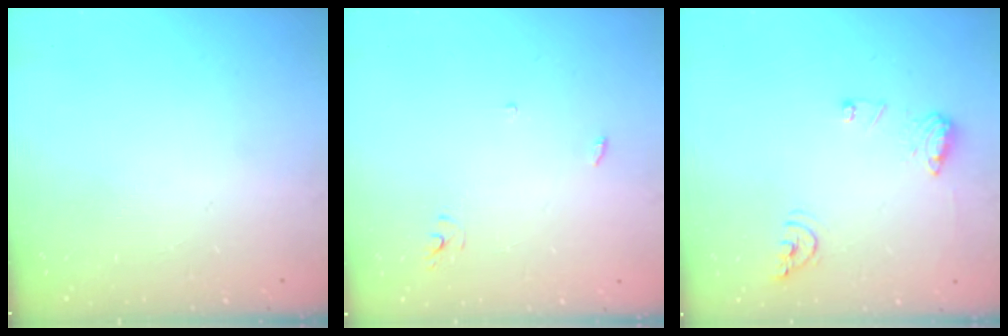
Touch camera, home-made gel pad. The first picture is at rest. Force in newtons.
{"total": 2.5, "press": 2.5, "slide": 0.1}
{"total": 10.4, "press": 10.4, "slide": 1.0}